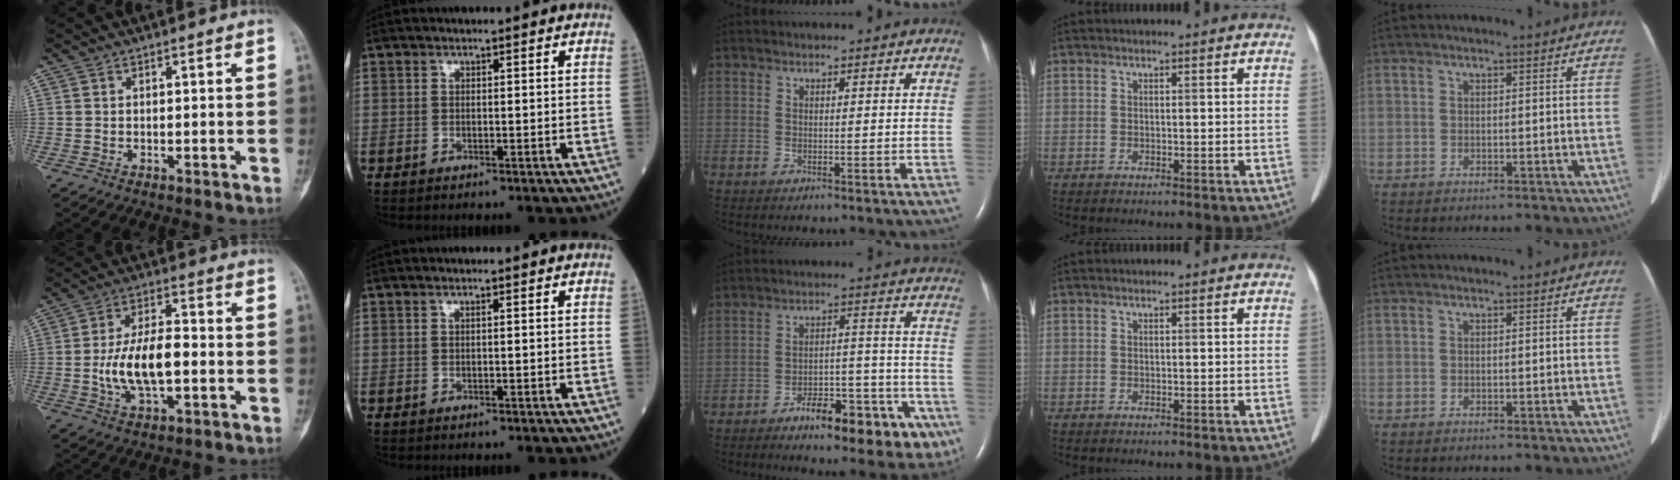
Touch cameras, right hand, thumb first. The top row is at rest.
{"thumb": {"total": 11.8, "force": [-1.7, 5.4, 10.3], "torque": [-0.190, 0.016, -0.031]}, "middle": {"total": 13.9, "force": [-8.2, 5.0, 10.0], "torque": [-0.110, 0.028, -0.111]}}